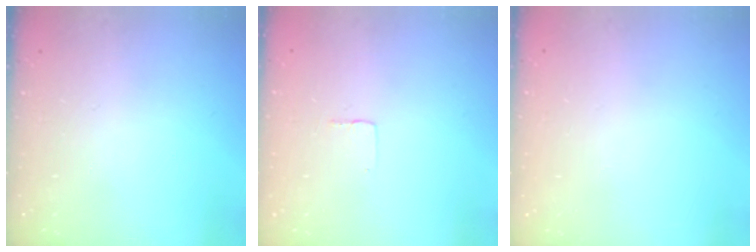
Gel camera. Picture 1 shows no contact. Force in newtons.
{"total": 1.9, "press": 1.9, "slide": 0.1}
{"total": 0.0}